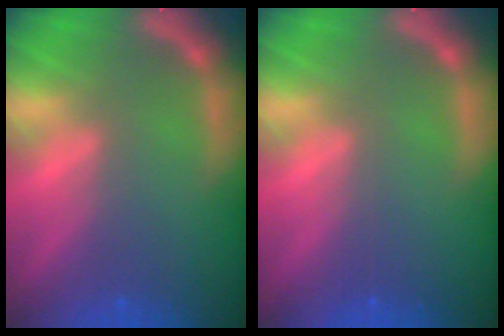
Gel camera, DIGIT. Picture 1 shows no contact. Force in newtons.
{"total": 0.0}